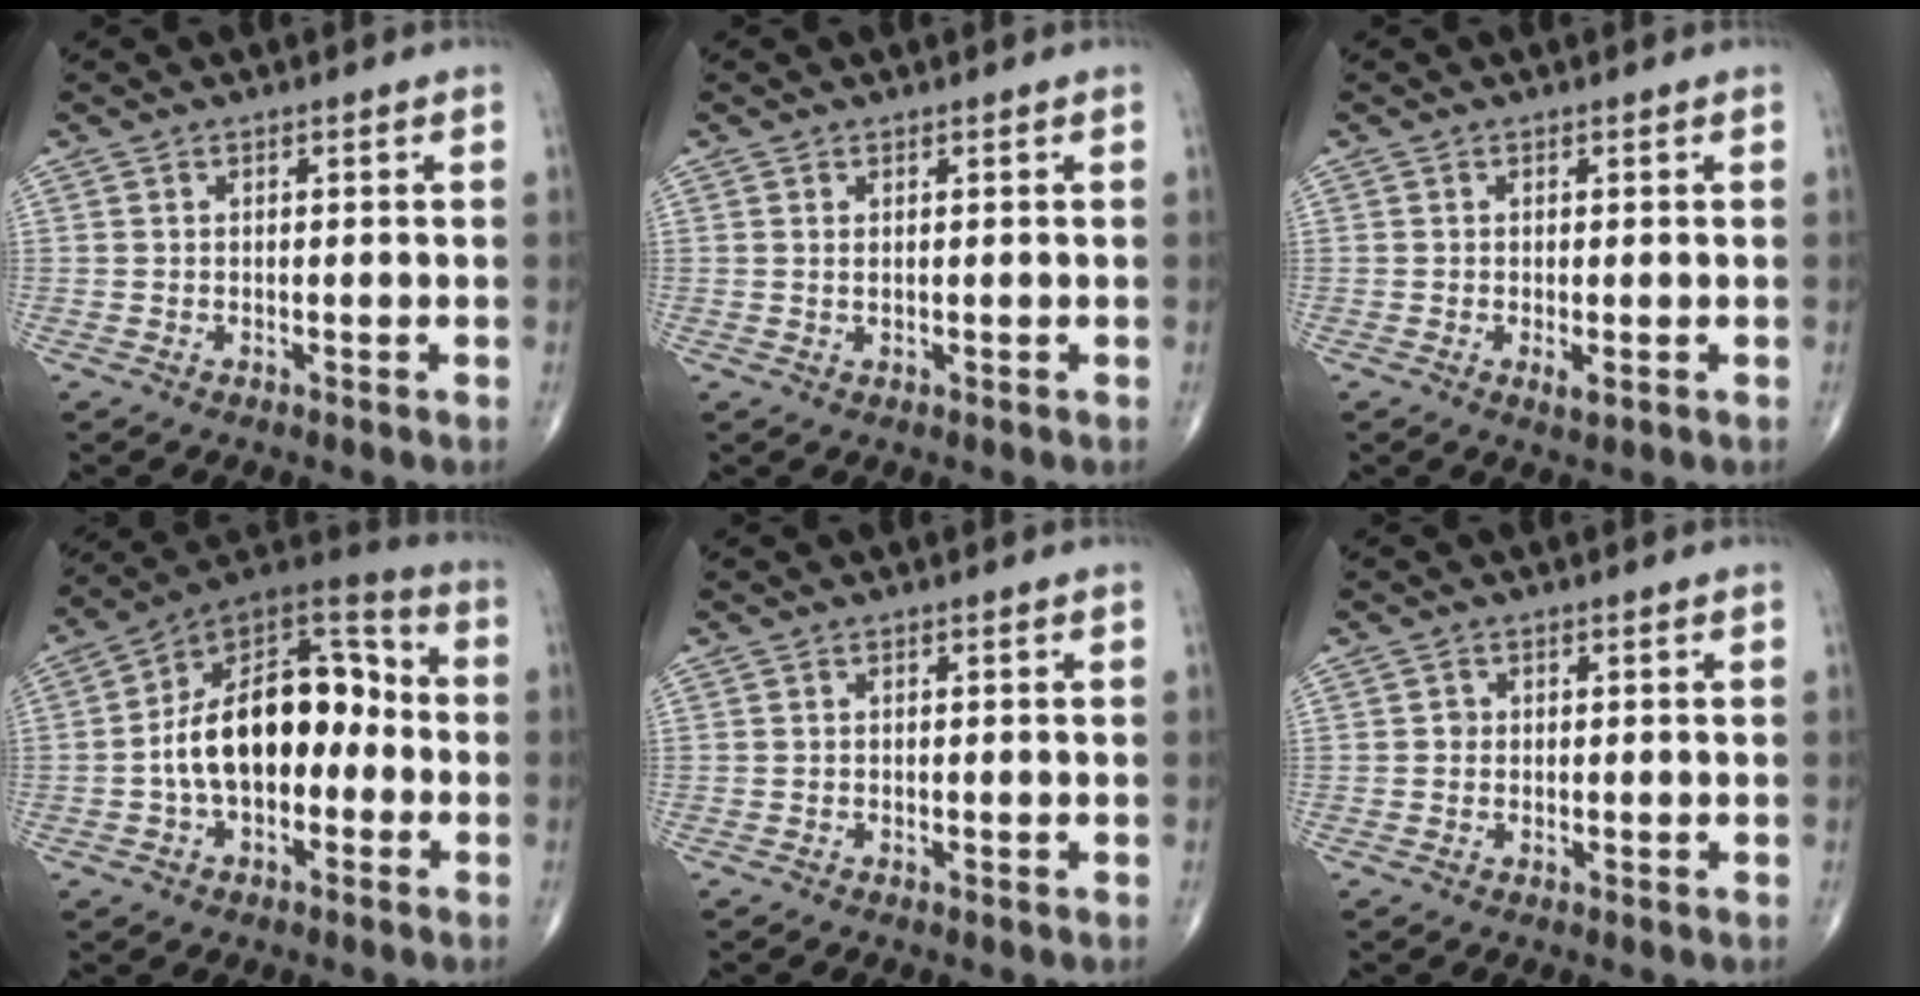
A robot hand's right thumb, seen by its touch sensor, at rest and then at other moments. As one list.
[{"total": 0.7, "force": [0.2, 0.3, 0.6], "torque": [-0.013, 0.000, 0.007]}, {"total": 1.8, "force": [-0.5, 0.6, 1.6], "torque": [-0.034, -0.007, -0.008]}, {"total": 19.0, "force": [-1.9, 11.1, 15.2], "torque": [-0.223, 0.050, -0.043]}, {"total": 0.0}, {"total": 0.8, "force": [0.0, 0.7, 0.2], "torque": [0.002, 0.003, -0.002]}]